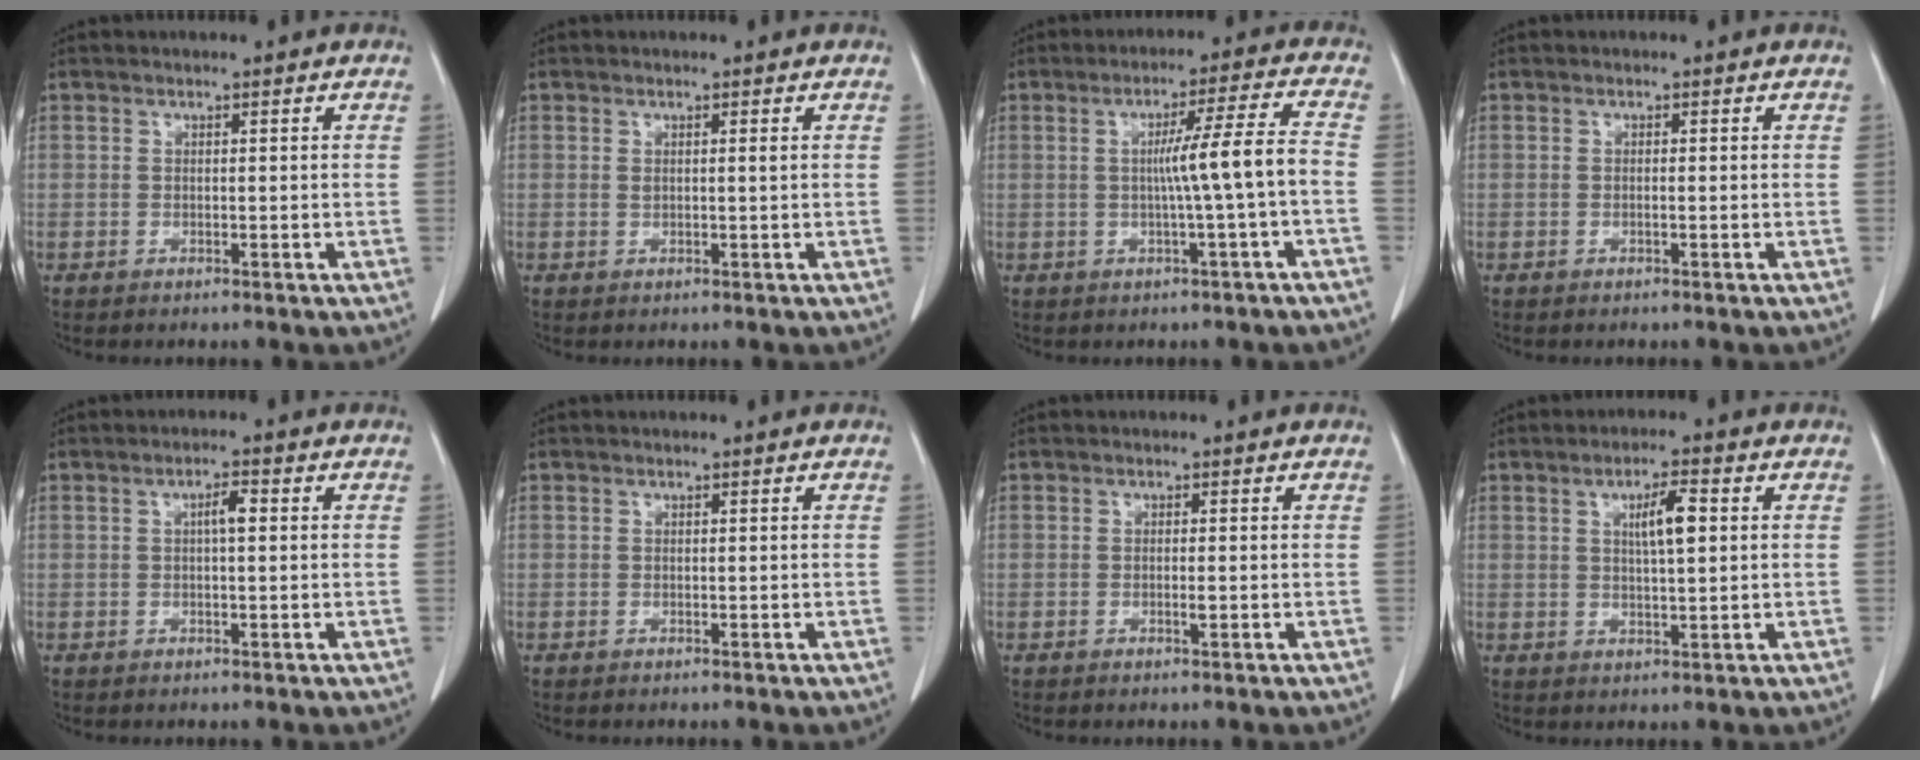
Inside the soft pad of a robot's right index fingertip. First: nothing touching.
{"total": 0.8, "force": [0.4, 0.0, 0.7], "torque": [-0.014, 0.000, 0.010]}
{"total": 7.2, "force": [-1.1, -1.4, 7.0], "torque": [-0.111, 0.010, -0.013]}
{"total": 0.0}
{"total": 2.4, "force": [0.4, 0.5, 2.3], "torque": [-0.039, 0.004, 0.005]}
{"total": 0.0}
{"total": 0.8, "force": [-0.1, 0.1, 0.7], "torque": [-0.013, 0.001, 0.001]}
{"total": 5.0, "force": [1.3, 0.8, 4.8], "torque": [-0.082, 0.002, 0.022]}